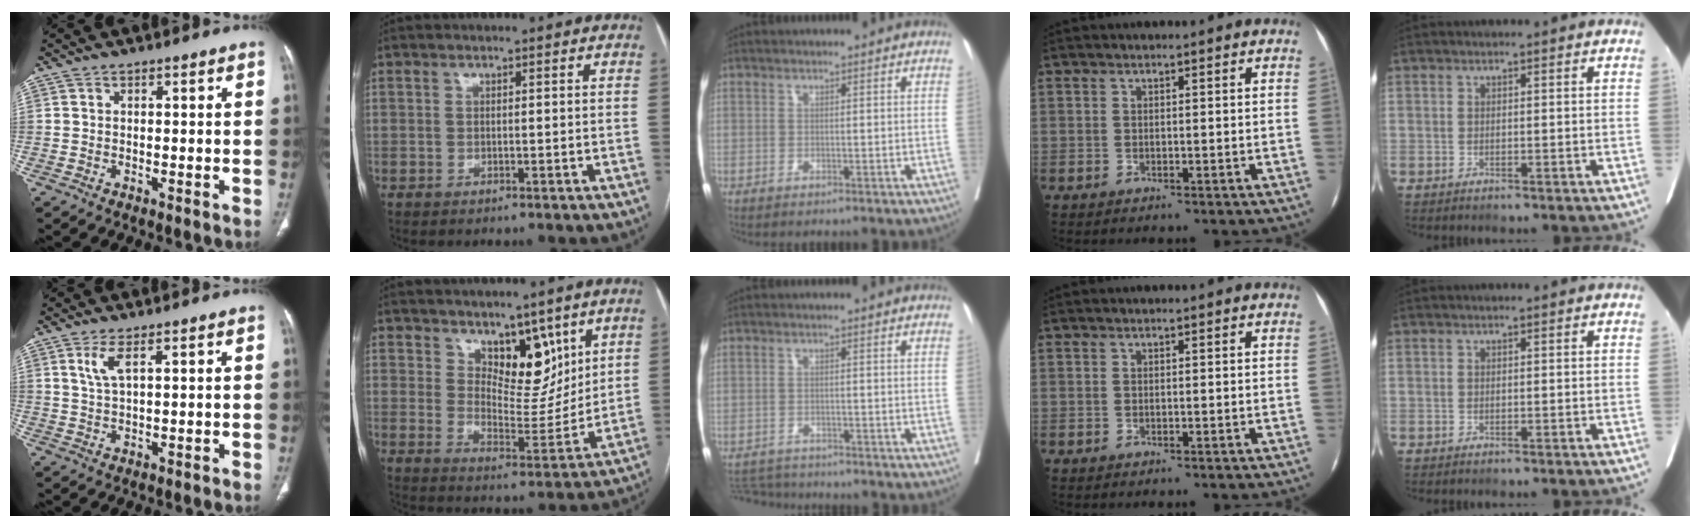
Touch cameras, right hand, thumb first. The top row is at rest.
{"thumb": {"total": 3.4, "force": [1.7, 0.8, 2.9], "torque": [-0.069, -0.006, 0.042]}, "index": {"total": 8.8, "force": [5.4, 4.4, 5.4], "torque": [-0.073, -0.010, 0.098]}, "middle": {"total": 4.5, "force": [-4.4, 0.7, 0.0], "torque": [0.002, -0.008, -0.075]}}